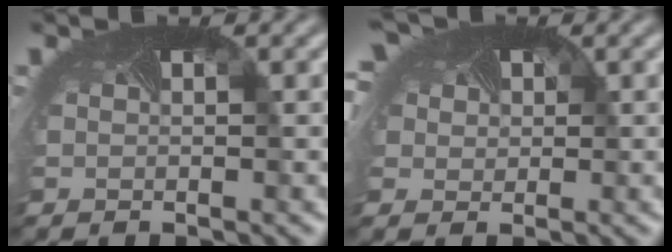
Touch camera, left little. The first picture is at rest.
{"total": 5.2, "force": [2.3, 3.8, 2.6], "torque": [-0.081, 0.008, 0.035]}